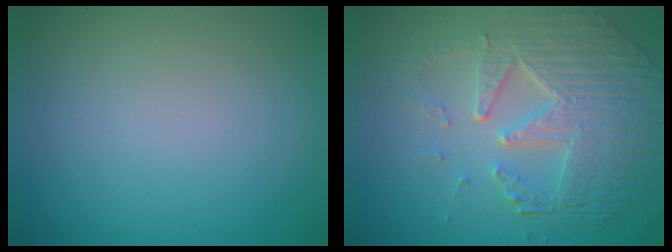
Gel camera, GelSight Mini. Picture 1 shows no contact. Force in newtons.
{"total": 7.2, "press": 5.2, "slide": 5.0}